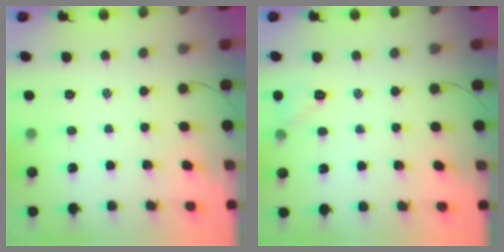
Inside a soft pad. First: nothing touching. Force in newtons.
{"total": 6.1, "press": 5.9, "slide": 1.3}